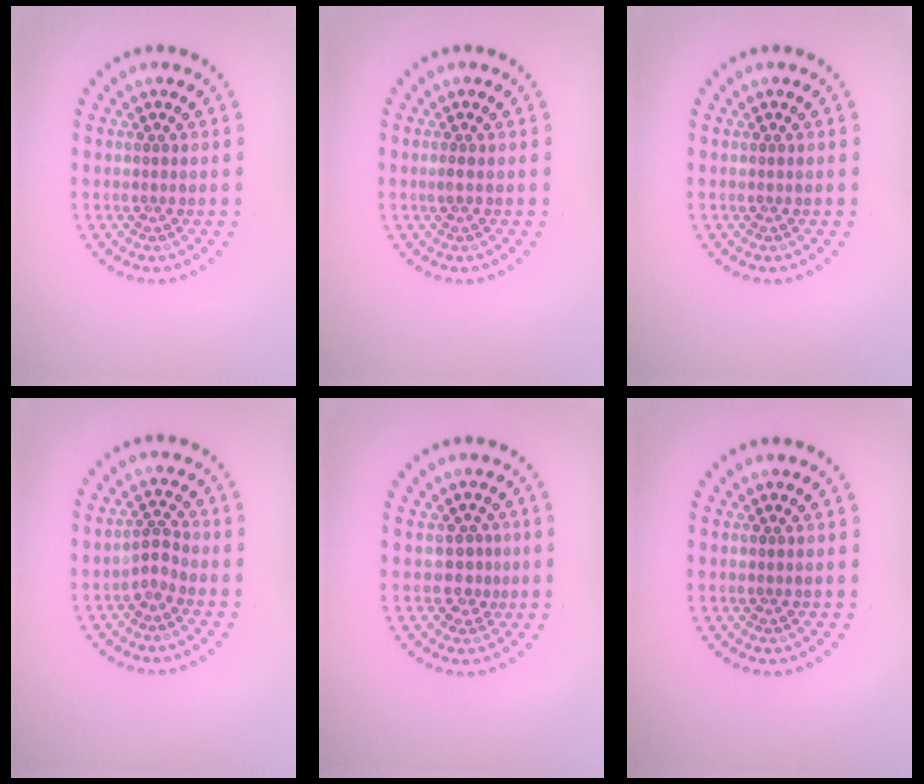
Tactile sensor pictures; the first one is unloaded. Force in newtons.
{"total": 0.6, "press": 0.4, "slide": 0.4}
{"total": 0.0}
{"total": 1.5, "press": 1.0, "slide": 1.1}
{"total": 1.9, "press": 1.4, "slide": 1.2}
{"total": 0.0}